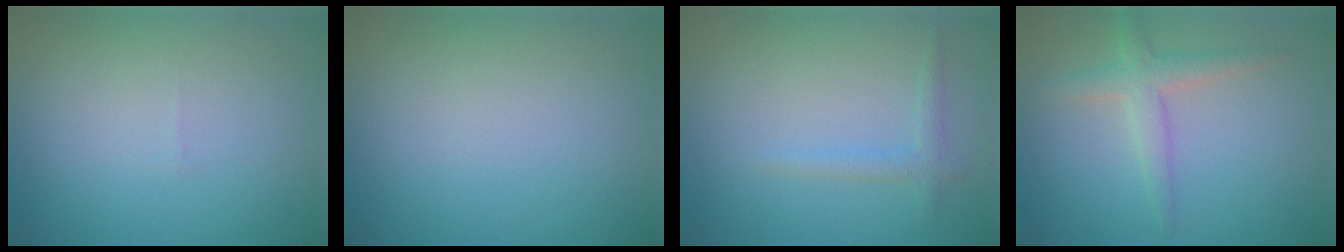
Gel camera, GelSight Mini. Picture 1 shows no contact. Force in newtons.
{"total": 0.0}
{"total": 1.3, "press": 1.3, "slide": 0.1}
{"total": 2.5, "press": 2.5, "slide": 0.2}